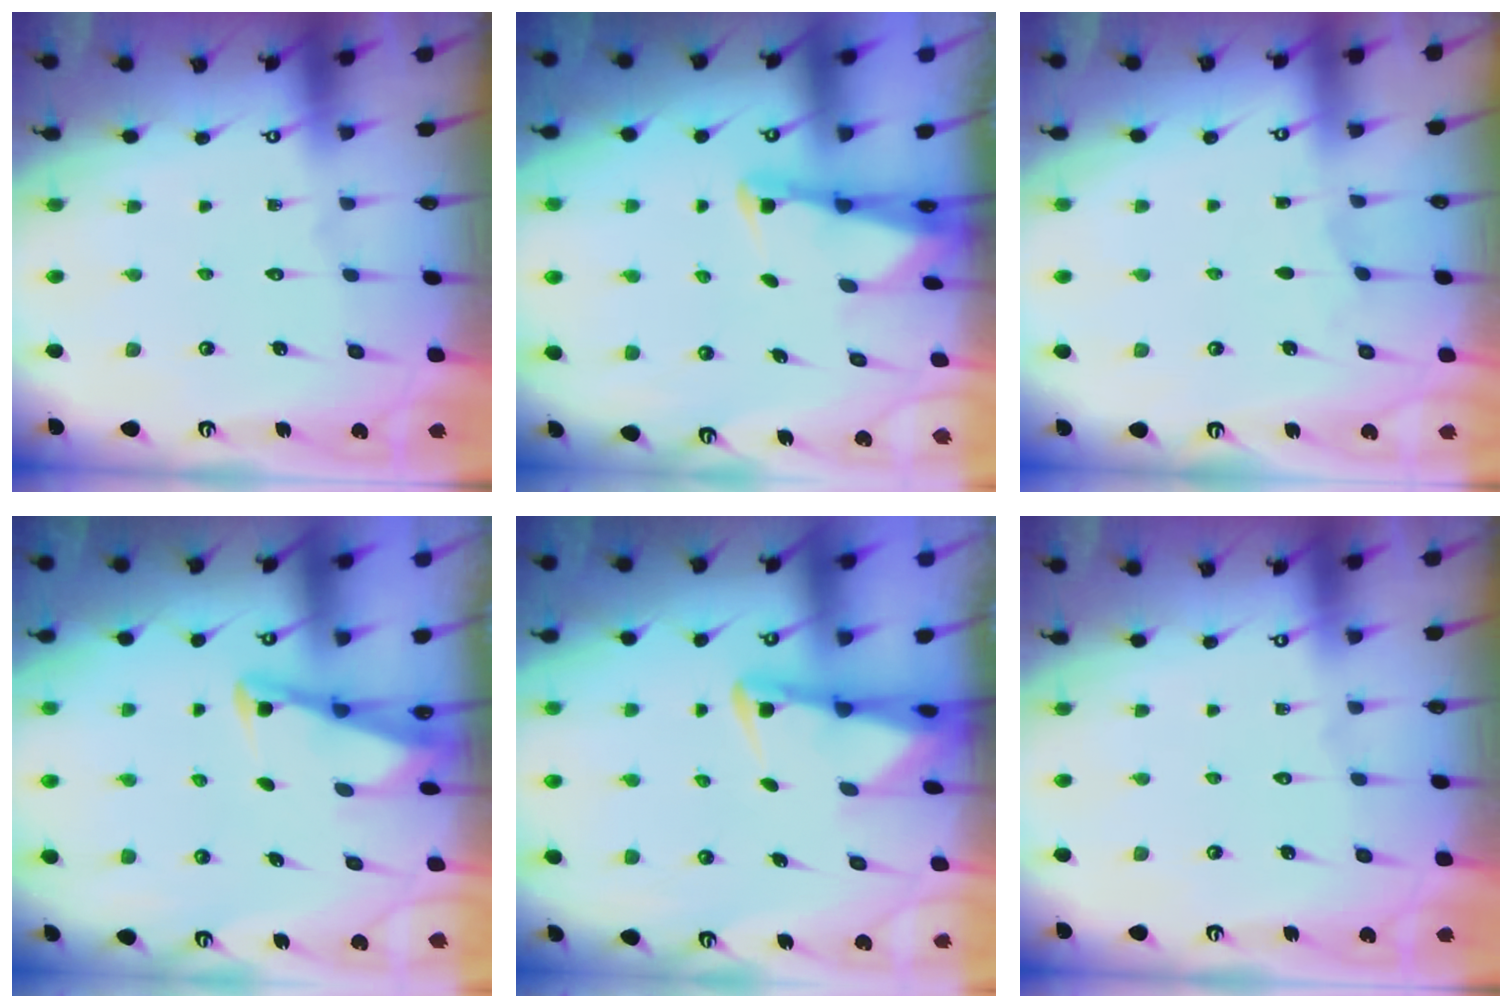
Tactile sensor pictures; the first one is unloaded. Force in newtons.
{"total": 2.6, "press": 2.6, "slide": 0.3}
{"total": 1.8, "press": 1.8, "slide": 0.3}
{"total": 2.9, "press": 2.8, "slide": 0.3}
{"total": 2.7, "press": 2.6, "slide": 0.6}
{"total": 0.0}